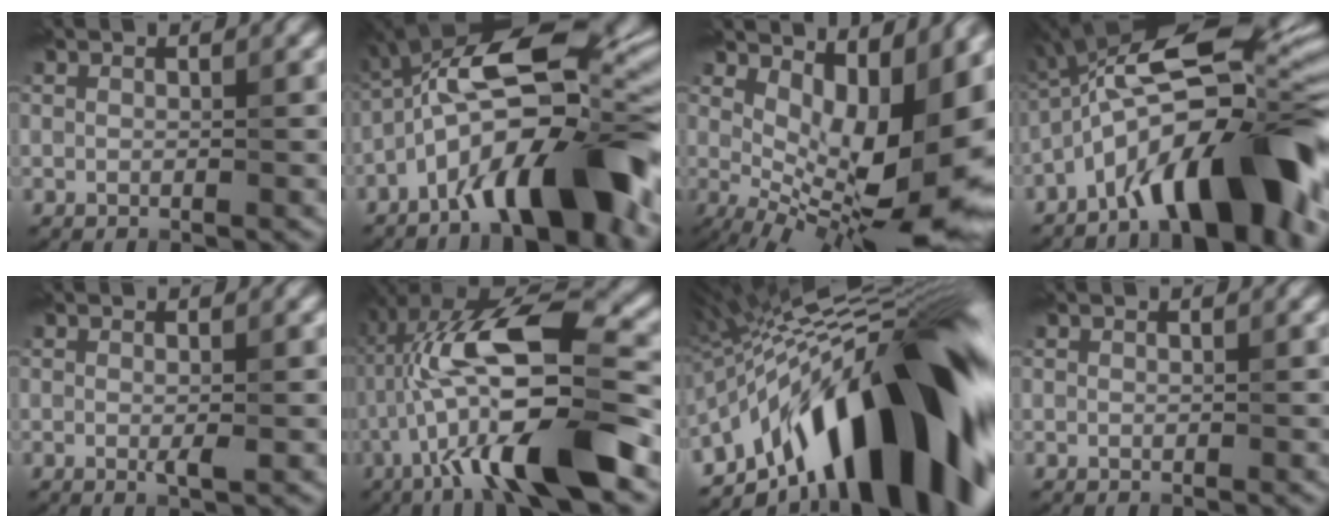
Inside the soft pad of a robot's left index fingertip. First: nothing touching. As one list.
[{"total": 13.1, "force": [-5.6, 3.6, 11.3], "torque": [-0.184, 0.022, -0.089]}, {"total": 14.8, "force": [2.1, 6.2, 13.2], "torque": [-0.151, 0.002, 0.053]}, {"total": 14.6, "force": [-6.3, 4.1, 12.5], "torque": [-0.180, 0.026, -0.099]}, {"total": 1.2, "force": [-0.3, 0.1, 1.1], "torque": [-0.023, -0.004, -0.002]}, {"total": 13.5, "force": [-3.4, 3.1, 12.7], "torque": [-0.221, 0.025, -0.052]}, {"total": 19.2, "force": [-6.1, 7.0, 16.9], "torque": [-0.248, 0.043, -0.125]}, {"total": 0.0}]